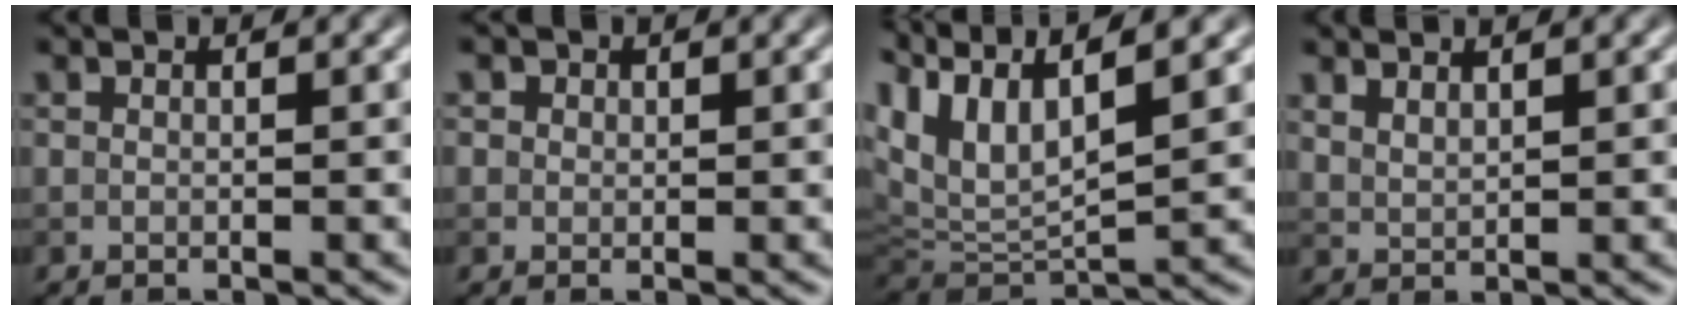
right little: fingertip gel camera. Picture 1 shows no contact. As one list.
[{"total": 1.6, "force": [0.8, 1.3, 0.5], "torque": [-0.006, 0.005, 0.004]}, {"total": 8.8, "force": [5.0, 3.4, 6.3], "torque": [-0.144, 0.017, 0.097]}, {"total": 1.4, "force": [1.3, 0.4, 0.5], "torque": [-0.016, 0.000, 0.029]}]